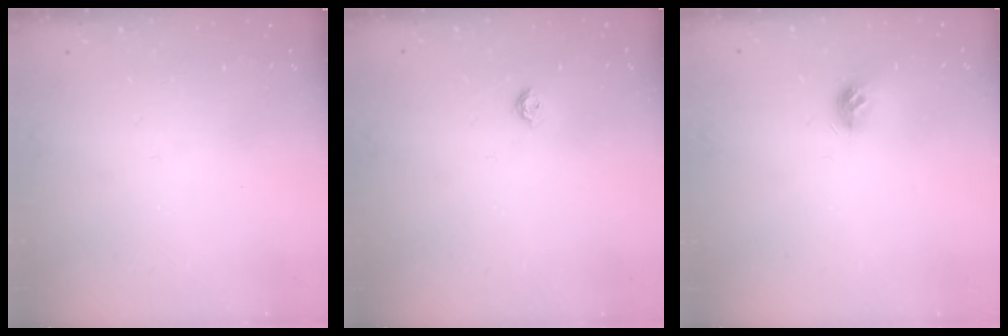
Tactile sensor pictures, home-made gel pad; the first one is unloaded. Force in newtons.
{"total": 3.9, "press": 3.9, "slide": 0.5}
{"total": 7.5, "press": 7.5, "slide": 0.1}